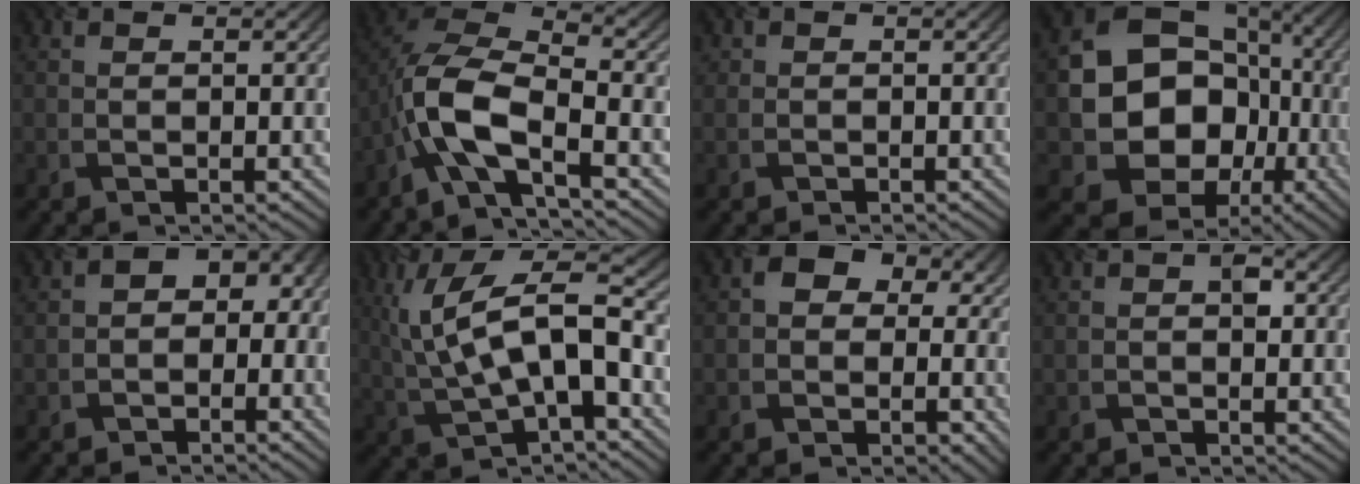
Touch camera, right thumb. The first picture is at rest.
{"total": 9.5, "force": [-4.3, 3.7, 7.7], "torque": [-0.159, 0.004, -0.097]}
{"total": 0.7, "force": [-0.3, 0.6, -0.2], "torque": [0.008, -0.004, -0.007]}
{"total": 15.6, "force": [-1.7, 13.2, 8.3], "torque": [-0.169, -0.036, -0.026]}
{"total": 4.6, "force": [-1.3, 3.2, 3.0], "torque": [-0.028, 0.004, -0.033]}
{"total": 12.8, "force": [0.5, 5.5, 11.6], "torque": [-0.231, 0.010, 0.008]}
{"total": 7.0, "force": [0.7, 5.9, 3.7], "torque": [-0.045, 0.011, -0.006]}
{"total": 1.0, "force": [-0.1, 0.7, 0.7], "torque": [-0.007, -0.001, -0.004]}